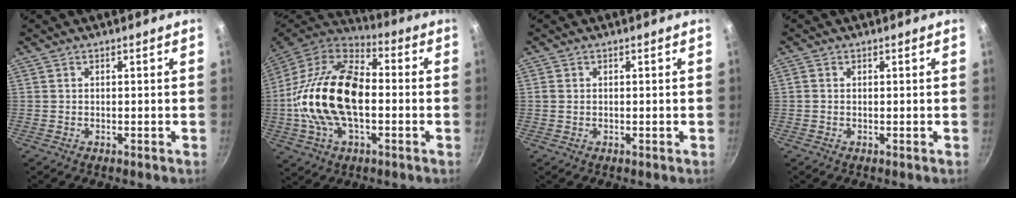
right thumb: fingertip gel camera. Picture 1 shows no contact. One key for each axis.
{"total": 22.6, "fx": -1.5, "fy": 13.2, "fz": 18.3, "tx": -0.333, "ty": 0.036, "tz": -0.036}
{"total": 1.1, "fx": 0.1, "fy": 0.9, "fz": 0.5, "tx": -0.010, "ty": 0.002, "tz": 0.000}
{"total": 0.6, "fx": 0.0, "fy": 0.5, "fz": 0.3, "tx": -0.008, "ty": 0.003, "tz": -0.002}